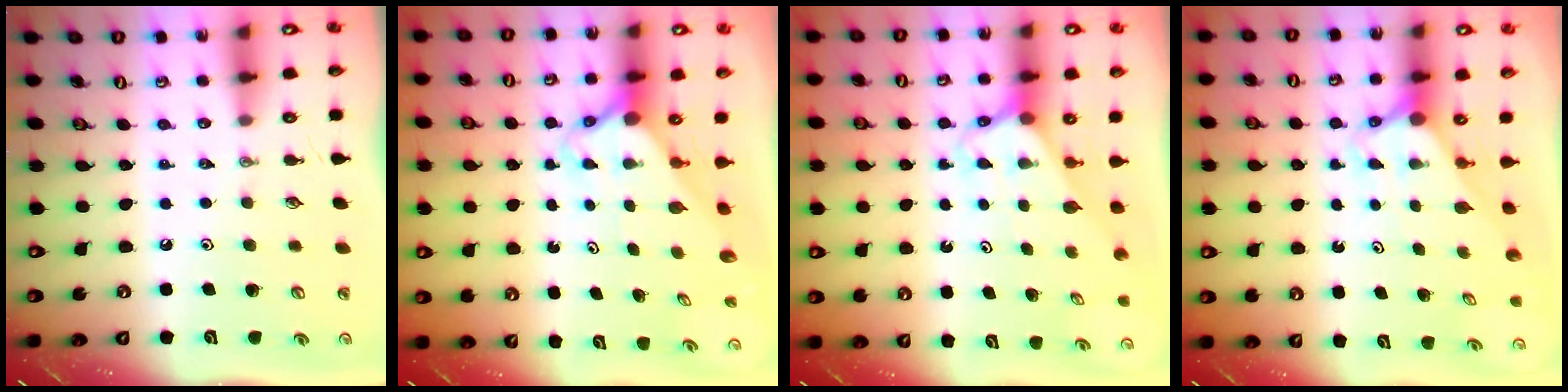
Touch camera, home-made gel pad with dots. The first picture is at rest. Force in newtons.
{"total": 2.8, "press": 2.8, "slide": 0.2}
{"total": 2.7, "press": 2.7, "slide": 0.1}
{"total": 2.7, "press": 2.7, "slide": 0.0}